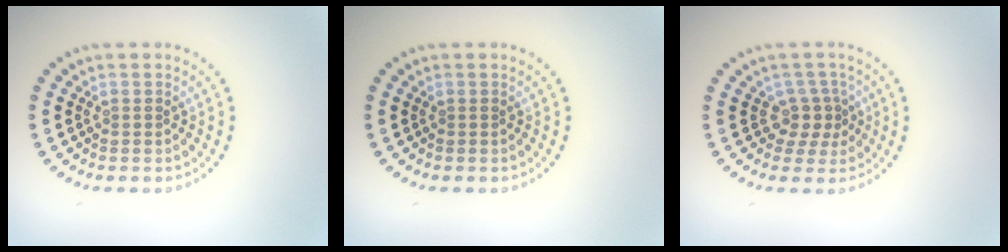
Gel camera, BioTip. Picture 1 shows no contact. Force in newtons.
{"total": 0.0}
{"total": 2.4, "press": 1.7, "slide": 1.7}